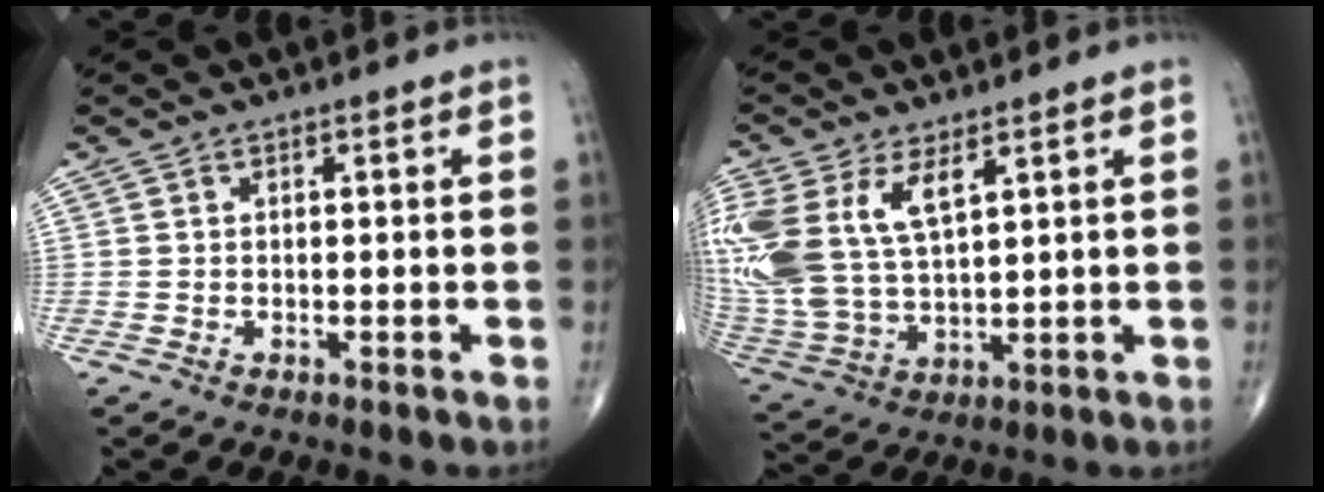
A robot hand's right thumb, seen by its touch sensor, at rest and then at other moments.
{"total": 17.7, "force": [6.7, 9.1, 13.6], "torque": [-0.318, -0.012, 0.141]}